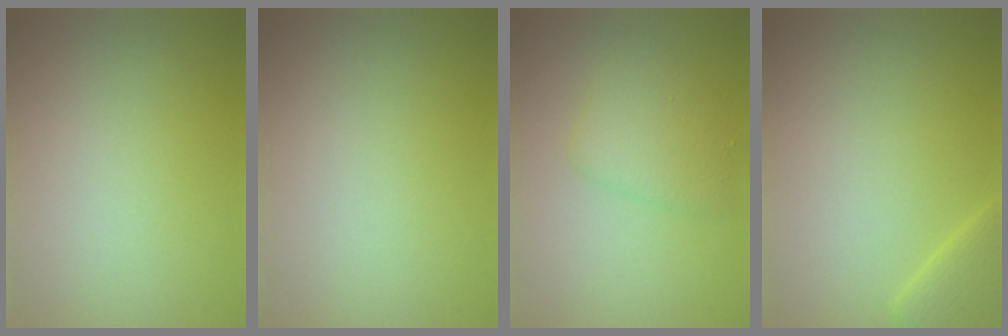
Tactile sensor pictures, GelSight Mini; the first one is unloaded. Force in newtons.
{"total": 0.0}
{"total": 2.6, "press": 2.6, "slide": 0.1}
{"total": 2.3, "press": 2.3, "slide": 0.2}